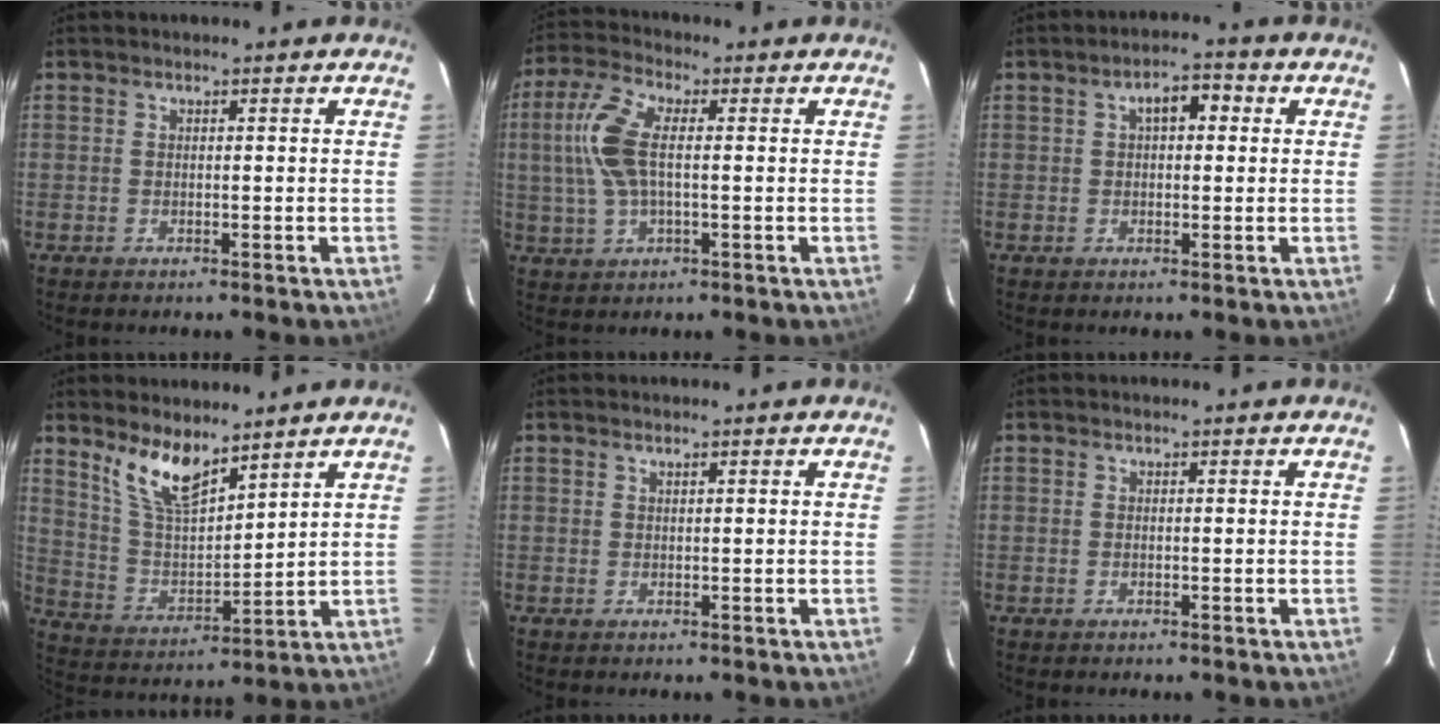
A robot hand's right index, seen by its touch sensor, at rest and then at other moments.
{"total": 10.1, "force": [0.7, 4.4, 9.1], "torque": [-0.199, 0.014, 0.014]}
{"total": 4.4, "force": [1.2, 2.1, 3.7], "torque": [-0.059, 0.018, 0.019]}
{"total": 10.4, "force": [7.8, 3.0, 6.1], "torque": [-0.121, -0.003, 0.160]}
{"total": 0.5, "force": [0.4, -0.4, 0.1], "torque": [-0.004, 0.000, 0.007]}
{"total": 0.0}